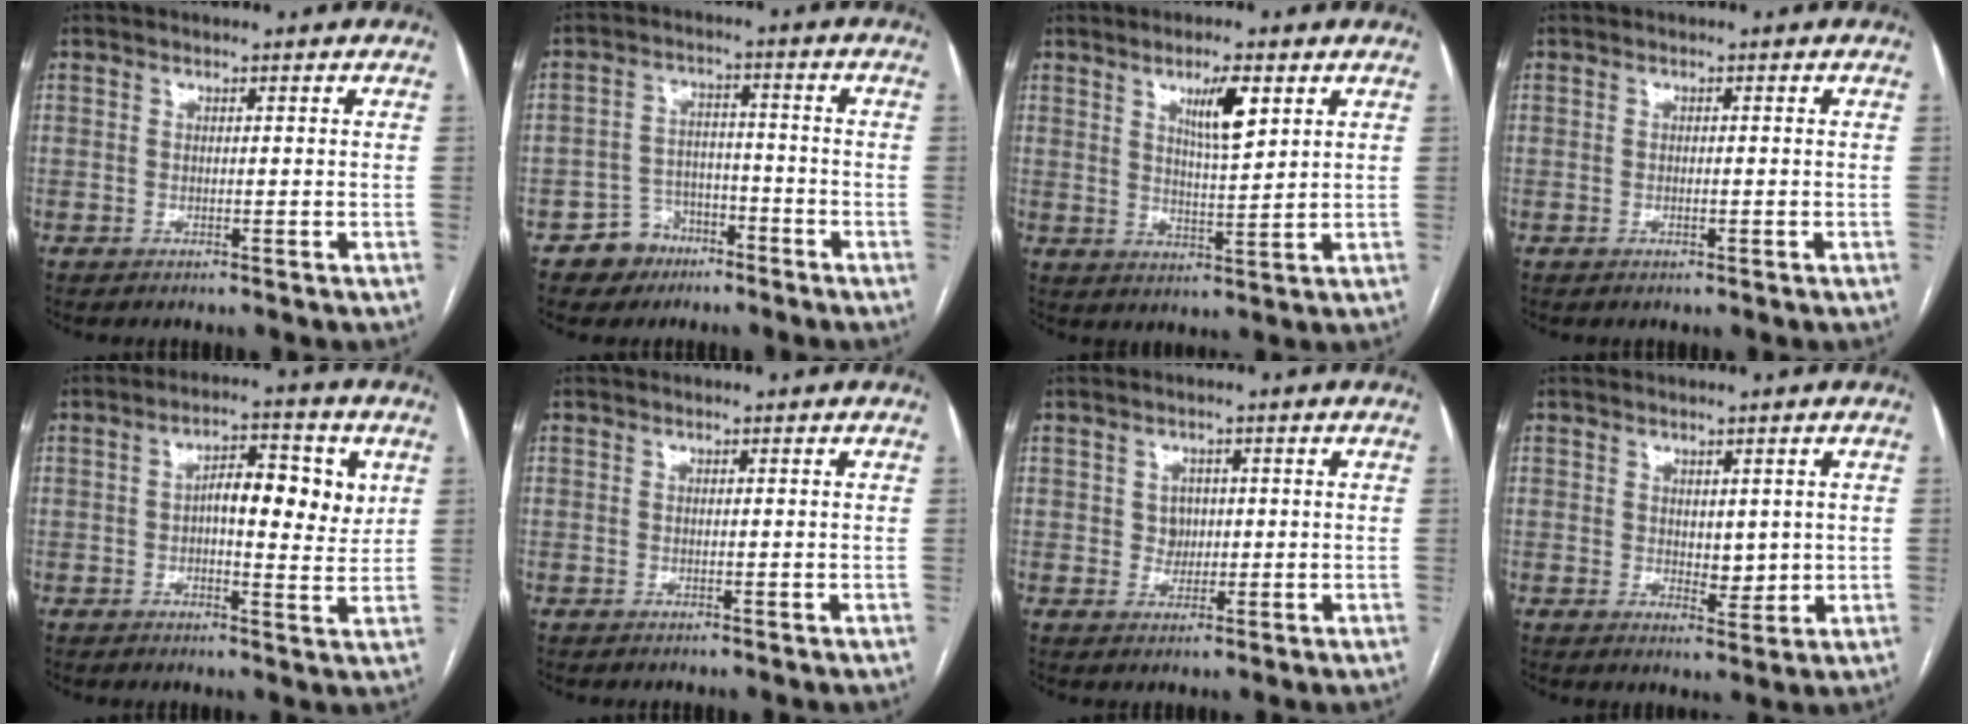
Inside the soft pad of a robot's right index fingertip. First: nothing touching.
{"total": 6.0, "force": [-4.0, 4.5, 0.9], "torque": [-0.008, 0.015, -0.062]}
{"total": 6.5, "force": [3.1, 1.1, 5.5], "torque": [-0.096, -0.003, 0.055]}
{"total": 0.8, "force": [-0.2, 0.3, 0.8], "torque": [-0.014, -0.001, -0.002]}
{"total": 8.9, "force": [1.8, 3.3, 8.0], "torque": [-0.114, 0.015, 0.022]}
{"total": 0.0}
{"total": 2.6, "force": [0.4, 2.3, 1.0], "torque": [-0.010, 0.001, 0.007]}
{"total": 3.6, "force": [0.6, 2.1, 2.9], "torque": [-0.040, -0.009, 0.016]}